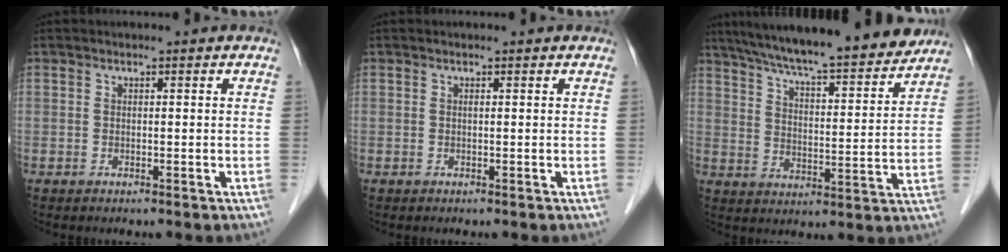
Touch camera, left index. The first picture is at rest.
{"total": 0.0}
{"total": 20.6, "force": [18.1, 1.9, 9.6], "torque": [-0.156, 0.004, 0.261]}